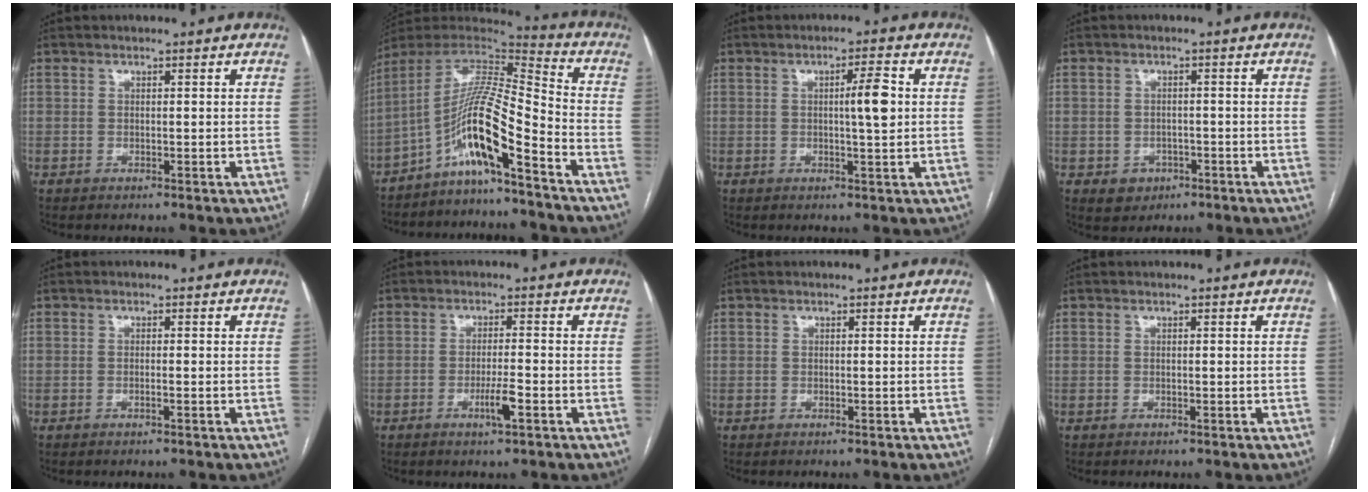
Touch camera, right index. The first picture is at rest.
{"total": 12.9, "force": [-7.3, 0.3, 10.7], "torque": [-0.204, 0.010, -0.136]}
{"total": 4.4, "force": [0.3, 0.1, 4.4], "torque": [-0.069, 0.004, 0.003]}
{"total": 3.6, "force": [-1.5, 3.1, 0.9], "torque": [-0.005, 0.007, -0.014]}
{"total": 0.6, "force": [-0.4, -0.3, 0.4], "torque": [-0.009, 0.002, -0.008]}
{"total": 3.6, "force": [-1.8, -0.2, 3.1], "torque": [-0.059, -0.005, -0.033]}
{"total": 0.0}
{"total": 0.0}